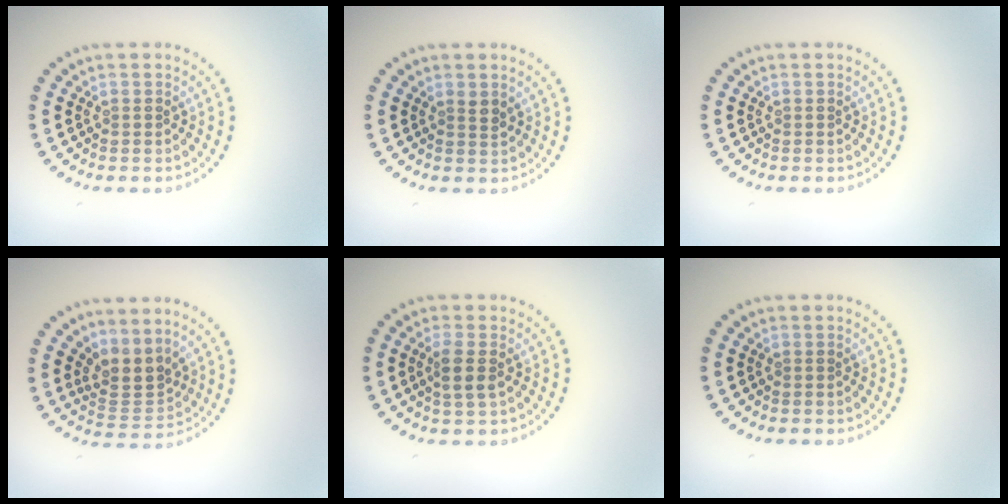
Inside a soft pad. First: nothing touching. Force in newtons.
{"total": 1.0, "press": 0.8, "slide": 0.6}
{"total": 0.0}
{"total": 3.0, "press": 2.1, "slide": 2.1}
{"total": 2.0, "press": 1.7, "slide": 1.0}
{"total": 0.0}